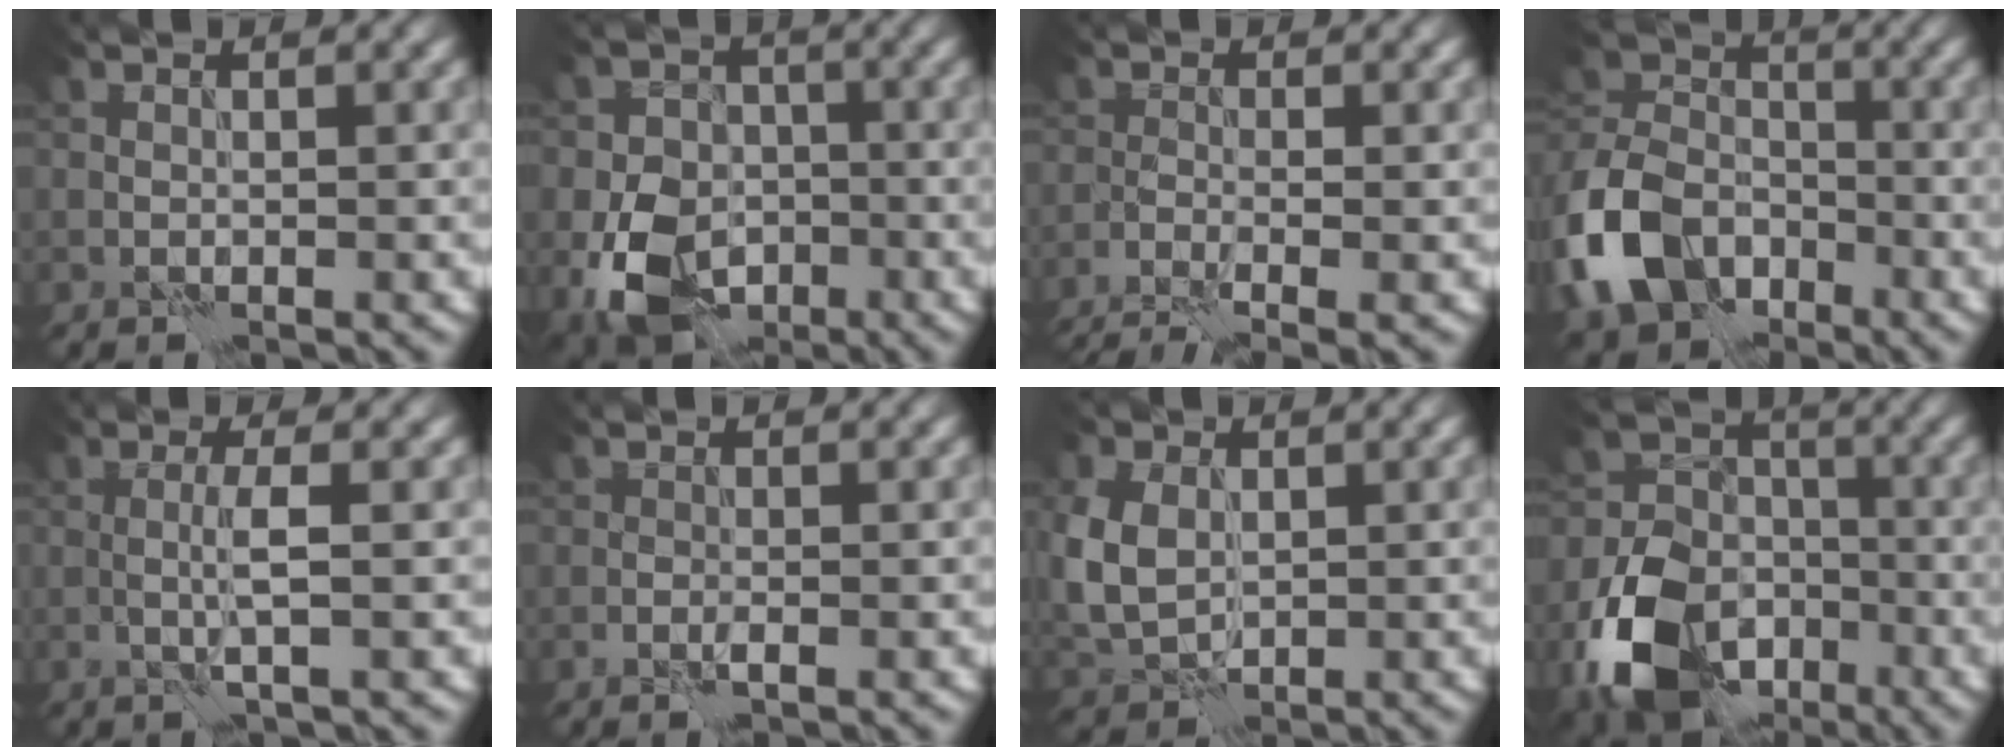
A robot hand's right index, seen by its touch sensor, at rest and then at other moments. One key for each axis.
{"total": 8.5, "fx": -2.9, "fy": 6.4, "fz": 4.8, "tx": -0.095, "ty": -0.012, "tz": -0.062}
{"total": 4.7, "fx": -3.3, "fy": 1.1, "fz": 3.1, "tx": -0.048, "ty": -0.013, "tz": -0.062}
{"total": 10.1, "fx": -4.7, "fy": 7.2, "fz": 5.2, "tx": -0.116, "ty": -0.005, "tz": -0.106}
{"total": 2.3, "fx": 0.0, "fy": 0.2, "fz": 2.3, "tx": -0.048, "ty": -0.002, "tz": -0.003}
{"total": 0.8, "fx": -0.4, "fy": 0.2, "fz": 0.7, "tx": -0.015, "ty": 0.000, "tz": -0.009}
{"total": 6.0, "fx": 0.6, "fy": 4.5, "fz": 3.9, "tx": -0.117, "ty": -0.001, "tz": 0.019}
{"total": 11.8, "fx": -5.5, "fy": 8.2, "fz": 6.4, "tx": -0.142, "ty": -0.022, "tz": -0.106}